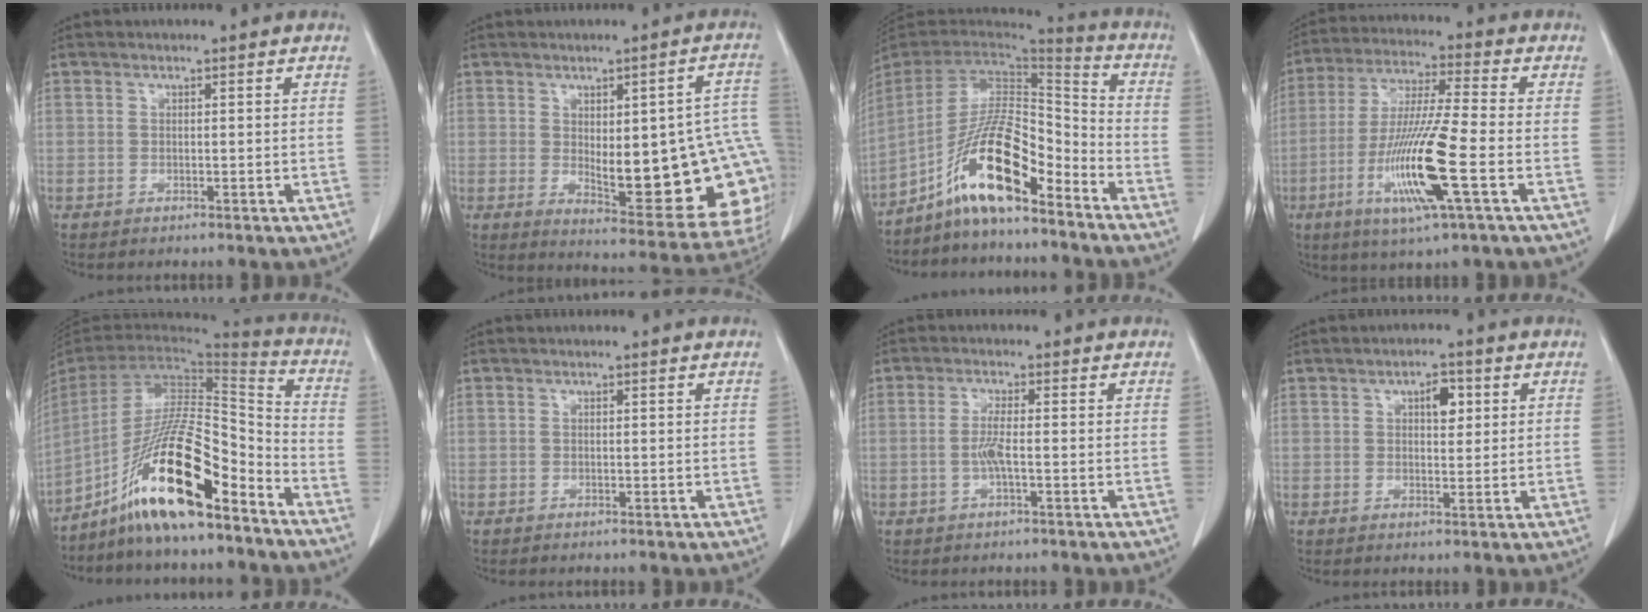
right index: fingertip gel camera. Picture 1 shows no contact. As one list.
[{"total": 20.7, "force": [-1.8, 6.2, 19.7], "torque": [-0.164, 0.017, 0.002]}, {"total": 13.8, "force": [-8.9, 2.7, 10.2], "torque": [-0.192, 0.014, -0.162]}, {"total": 14.8, "force": [-4.7, 0.1, 14.0], "torque": [-0.285, -0.022, -0.092]}, {"total": 18.2, "force": [-12.1, 2.5, 13.3], "torque": [-0.271, -0.004, -0.221]}, {"total": 0.0}, {"total": 2.9, "force": [-0.6, 0.1, 2.9], "torque": [-0.063, -0.002, -0.014]}, {"total": 3.4, "force": [1.2, 1.6, 2.8], "torque": [-0.041, 0.004, 0.017]}]